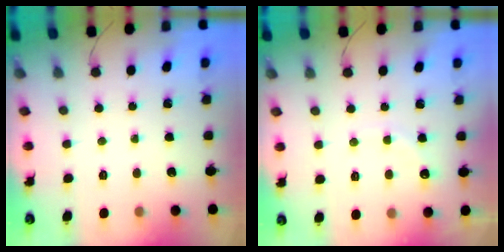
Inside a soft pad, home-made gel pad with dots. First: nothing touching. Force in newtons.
{"total": 8.1, "press": 8.0, "slide": 1.7}